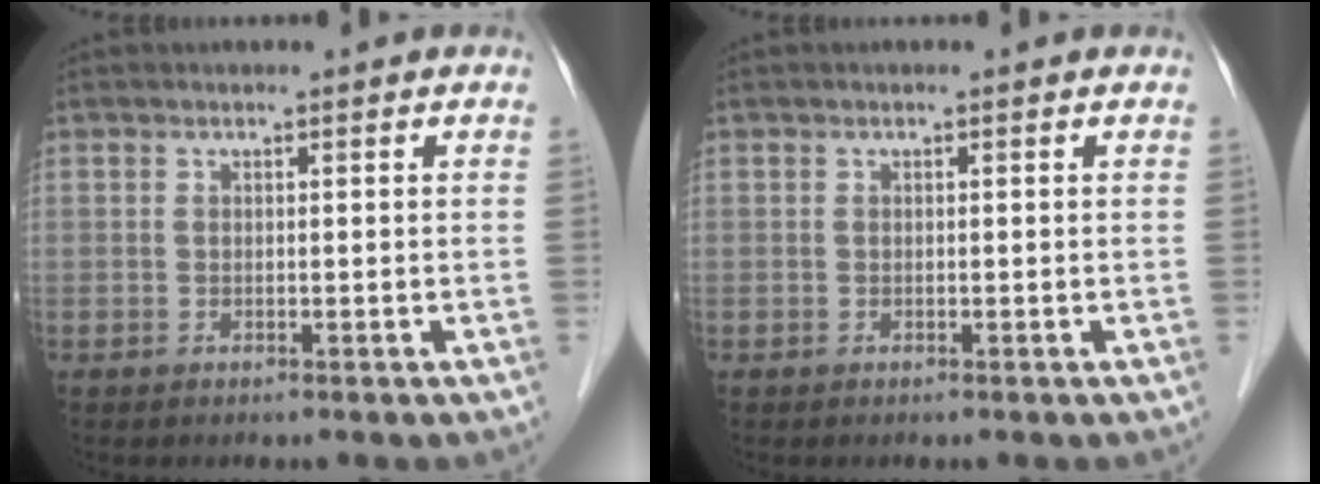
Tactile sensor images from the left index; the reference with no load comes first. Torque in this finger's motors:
{"motor_torque": [-0.07, 0.03, 0.01, -0.01]}